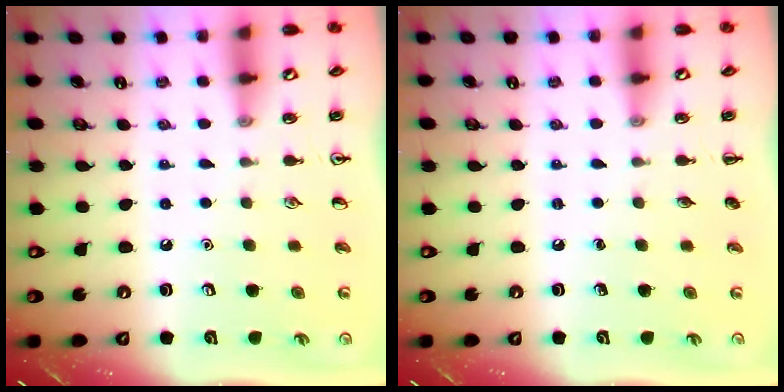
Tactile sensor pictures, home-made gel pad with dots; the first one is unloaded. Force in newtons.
{"total": 0.0}